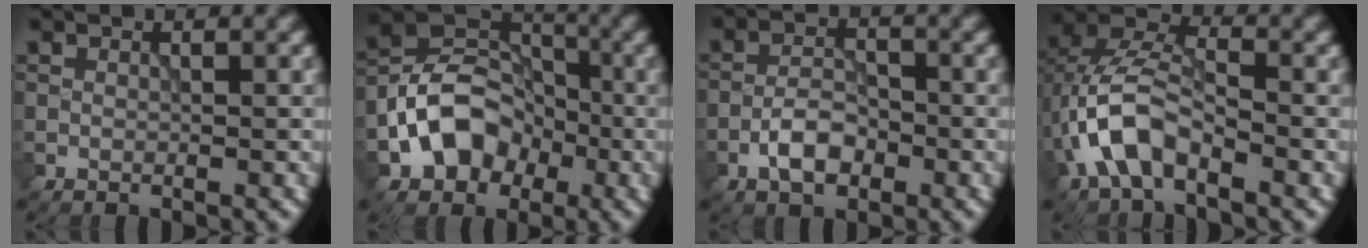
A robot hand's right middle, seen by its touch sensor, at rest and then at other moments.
{"total": 7.3, "force": [-2.9, 5.6, 3.7], "torque": [-0.046, 0.011, -0.059]}
{"total": 3.5, "force": [-1.7, 1.8, 2.5], "torque": [-0.042, 0.007, -0.036]}
{"total": 6.0, "force": [-2.6, 3.2, 4.4], "torque": [-0.089, 0.012, -0.055]}